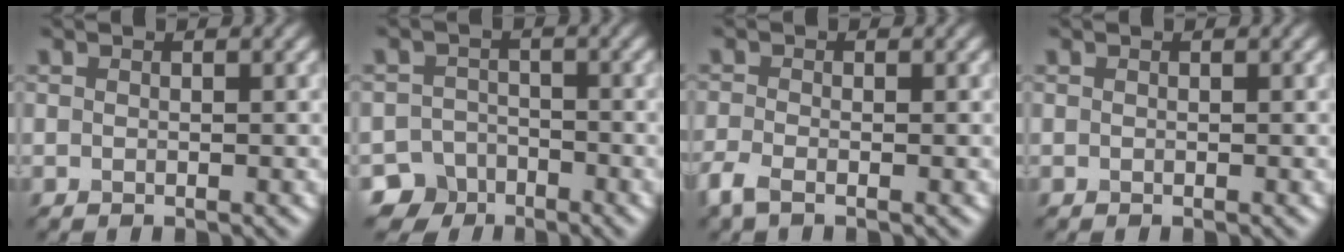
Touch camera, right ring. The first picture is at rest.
{"total": 5.3, "force": [-3.8, 3.6, 0.4], "torque": [0.023, -0.005, -0.063]}
{"total": 2.1, "force": [-1.4, 0.7, 1.4], "torque": [-0.040, -0.009, -0.038]}
{"total": 0.0}